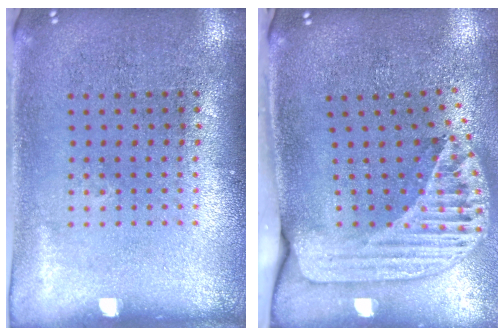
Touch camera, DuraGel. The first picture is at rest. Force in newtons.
{"total": 2.6, "press": 1.8, "slide": 1.8}